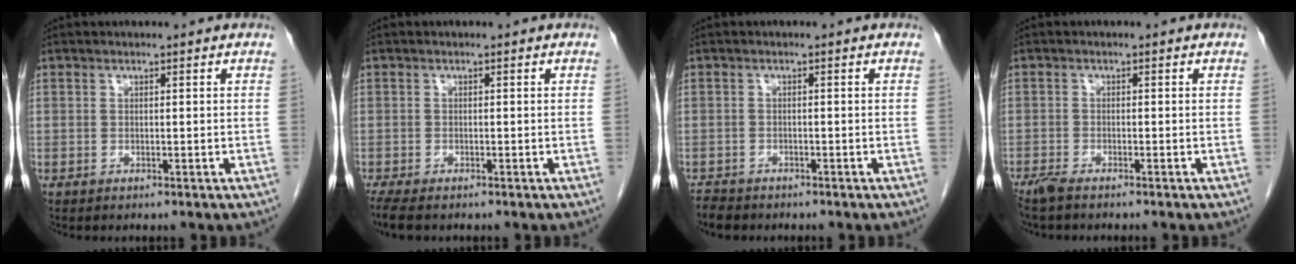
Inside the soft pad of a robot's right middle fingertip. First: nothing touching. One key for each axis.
{"total": 3.7, "fx": -2.9, "fy": 0.9, "fz": 2.0, "tx": -0.044, "ty": -0.013, "tz": -0.047}
{"total": 2.5, "fx": -2.3, "fy": 0.9, "fz": 0.5, "tx": -0.014, "ty": -0.006, "tz": -0.038}
{"total": 2.8, "fx": -2.4, "fy": 0.1, "fz": 1.5, "tx": -0.030, "ty": -0.006, "tz": -0.044}